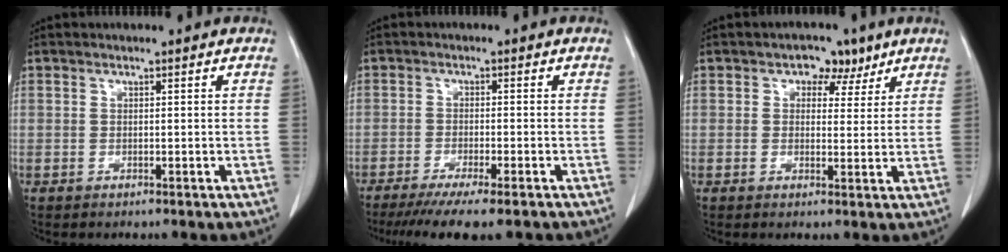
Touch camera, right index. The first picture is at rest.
{"total": 9.0, "force": [-7.0, 0.5, 5.7], "torque": [-0.078, -0.019, -0.108]}
{"total": 4.3, "force": [2.3, 3.0, 2.0], "torque": [-0.016, 0.009, 0.029]}